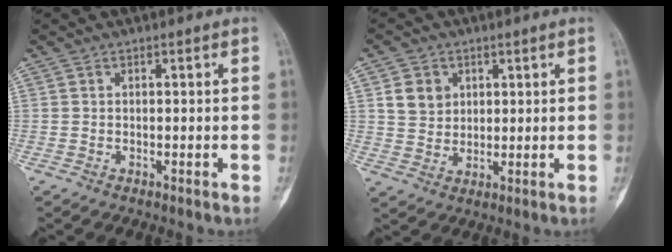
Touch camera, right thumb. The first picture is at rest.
{"total": 5.6, "force": [2.1, 4.8, 2.1], "torque": [-0.009, -0.006, 0.039]}